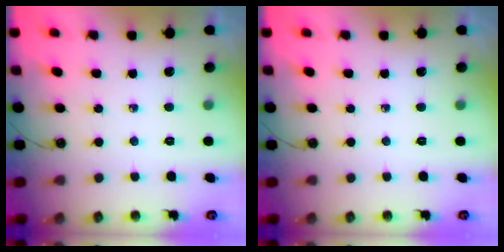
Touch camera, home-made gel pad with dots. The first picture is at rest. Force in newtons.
{"total": 0.0}